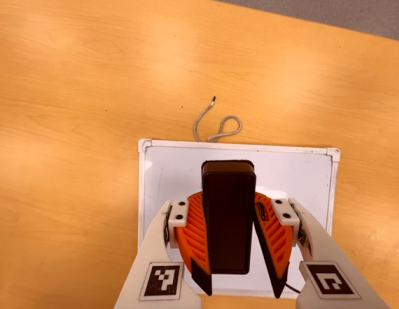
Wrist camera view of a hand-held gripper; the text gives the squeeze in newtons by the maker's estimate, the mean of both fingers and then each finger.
{"total": 9.9, "left": 9.0, "right": 10.9}